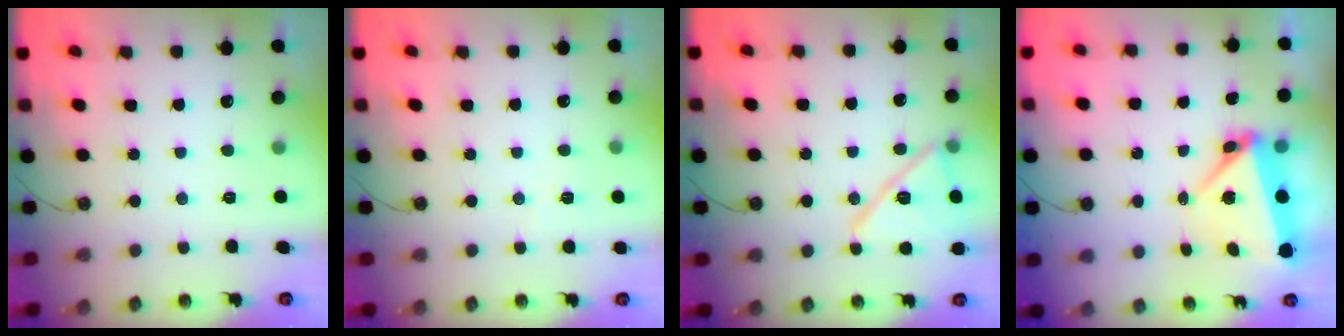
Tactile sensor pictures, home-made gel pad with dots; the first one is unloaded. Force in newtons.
{"total": 3.3, "press": 3.3, "slide": 0.4}
{"total": 15.1, "press": 15.1, "slide": 0.1}
{"total": 8.0, "press": 7.9, "slide": 1.0}